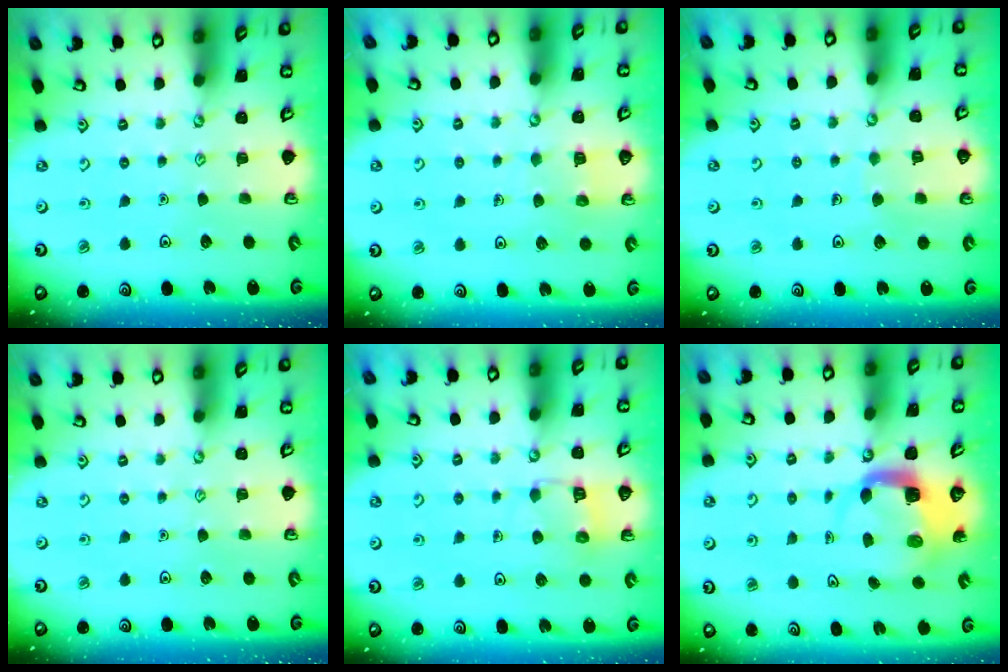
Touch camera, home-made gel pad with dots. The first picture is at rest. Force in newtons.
{"total": 3.7, "press": 3.7, "slide": 0.2}
{"total": 3.9, "press": 3.9, "slide": 0.3}
{"total": 0.0}
{"total": 6.3, "press": 6.3, "slide": 0.5}
{"total": 4.6, "press": 4.6, "slide": 0.5}